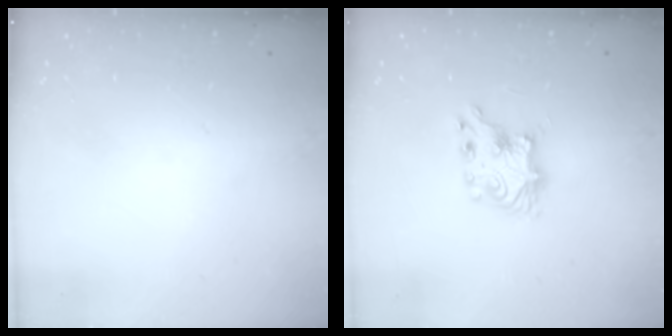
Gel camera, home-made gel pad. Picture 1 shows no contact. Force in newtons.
{"total": 7.5, "press": 7.5, "slide": 0.4}